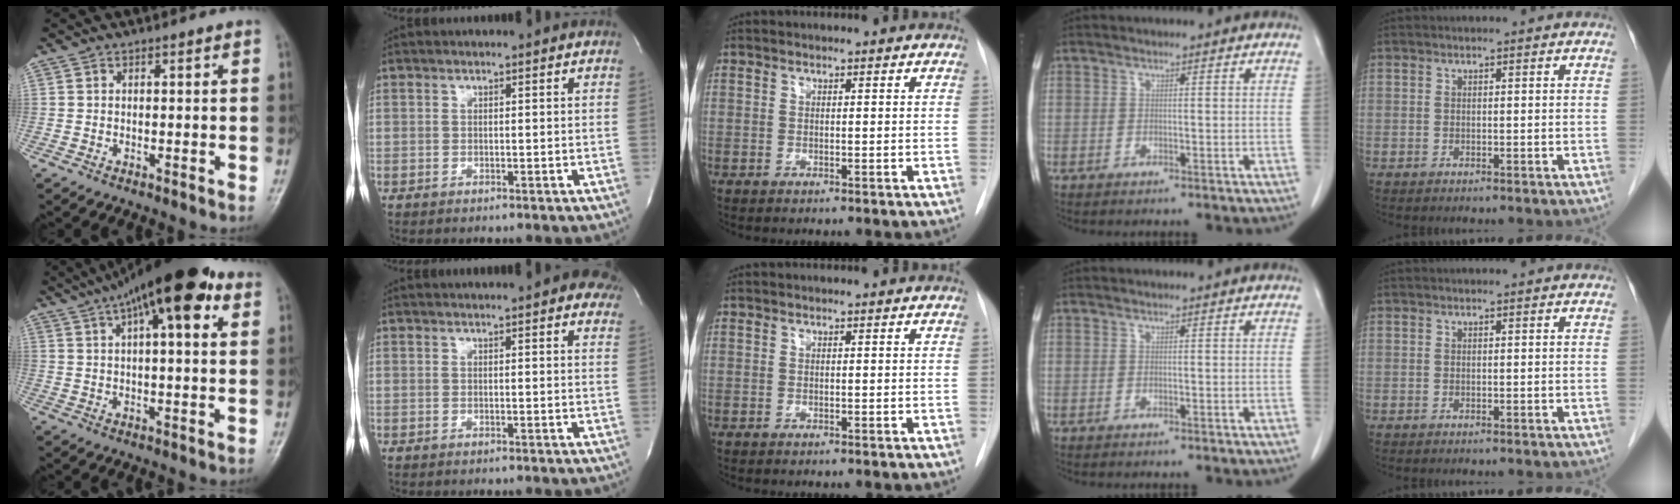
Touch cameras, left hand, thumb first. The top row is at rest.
{"thumb": {"total": 18.2, "force": [8.9, 6.0, 14.7], "torque": [-0.220, 0.013, 0.135]}, "index": {"total": 9.3, "force": [7.5, 2.1, 5.0], "torque": [-0.057, 0.010, 0.071]}}